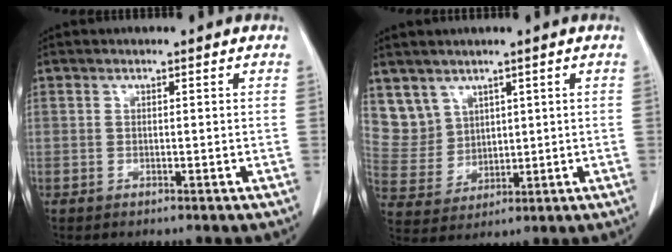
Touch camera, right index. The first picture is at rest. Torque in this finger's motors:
{"motor_torque": [0.15, 0.46, -0.04, 0.00]}